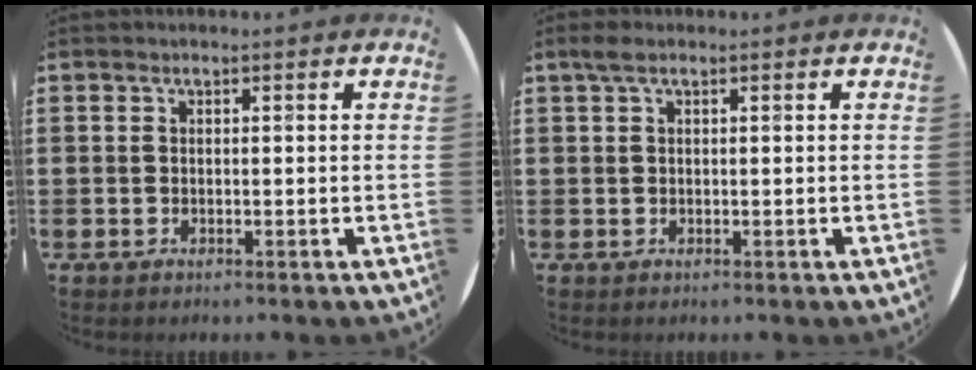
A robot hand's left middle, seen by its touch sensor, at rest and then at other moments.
{"total": 1.2, "force": [0.7, 0.4, 1.0], "torque": [-0.019, 0.005, 0.011]}